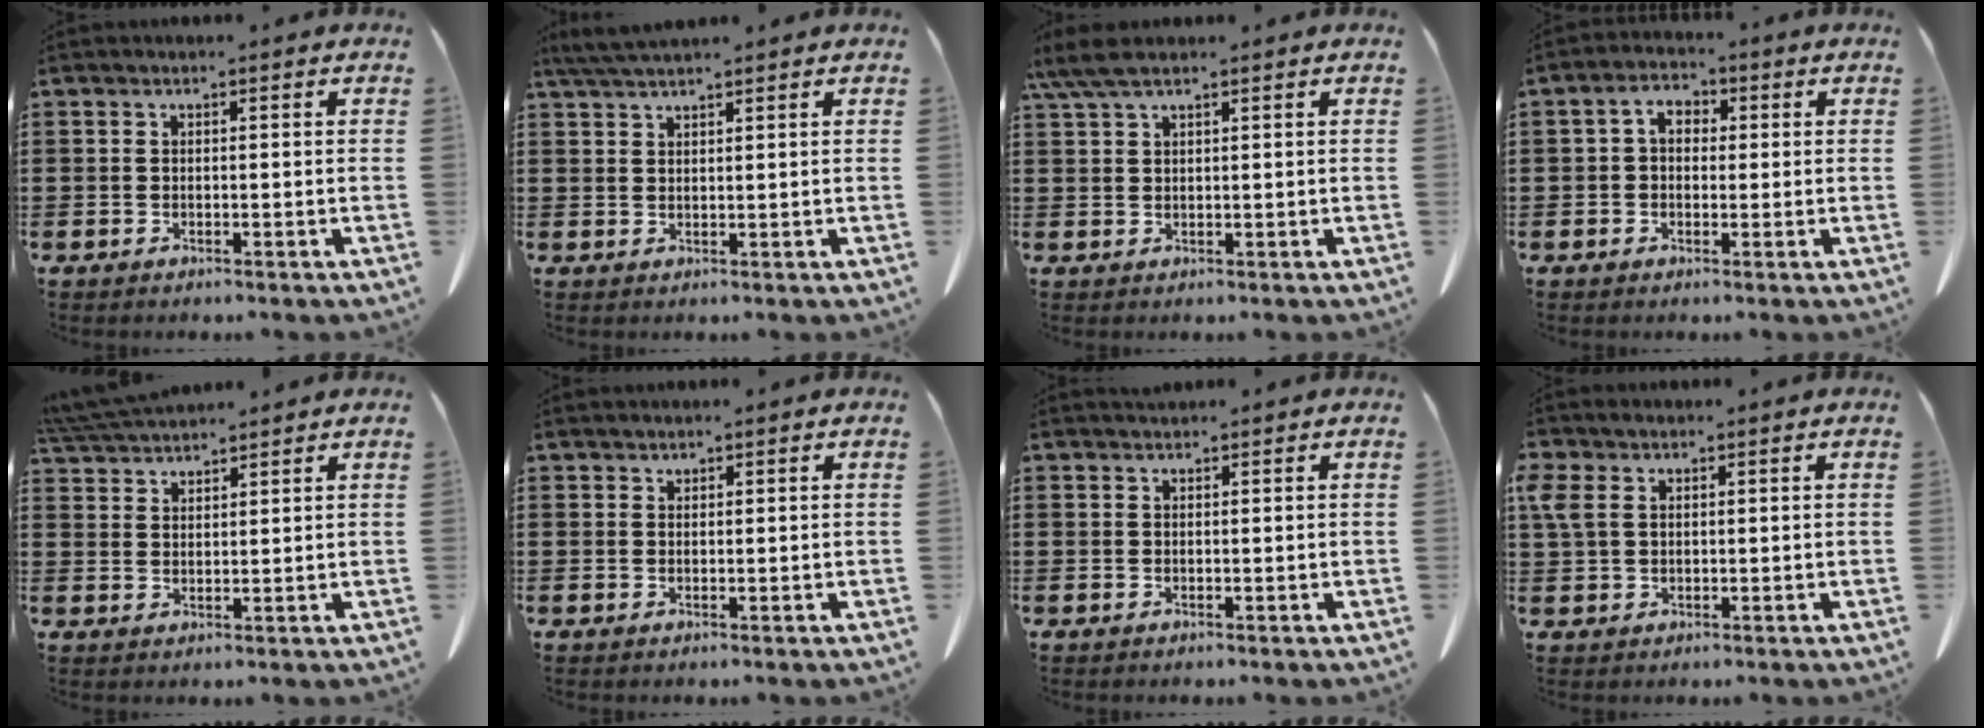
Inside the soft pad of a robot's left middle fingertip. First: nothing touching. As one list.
[{"total": 3.3, "force": [2.9, 0.2, 1.7], "torque": [-0.040, -0.002, 0.054]}, {"total": 4.0, "force": [2.7, 0.8, 2.9], "torque": [-0.062, 0.002, 0.050]}, {"total": 3.3, "force": [0.3, 2.4, 2.4], "torque": [-0.055, 0.012, 0.001]}, {"total": 4.9, "force": [4.7, 0.6, 1.3], "torque": [-0.040, -0.012, 0.089]}, {"total": 0.8, "force": [0.8, 0.2, 0.0], "torque": [-0.003, -0.002, 0.016]}, {"total": 0.7, "force": [0.6, 0.2, 0.1], "torque": [-0.004, 0.001, 0.013]}, {"total": 2.8, "force": [1.4, 1.8, 1.6], "torque": [-0.046, 0.004, 0.023]}]